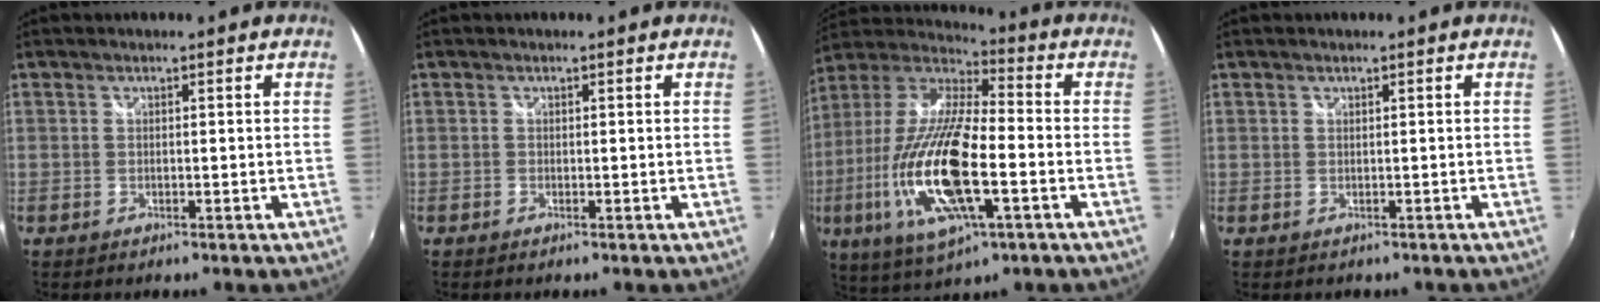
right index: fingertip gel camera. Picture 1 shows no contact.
{"total": 0.0}
{"total": 22.7, "force": [-6.3, 7.1, 20.6], "torque": [-0.417, -0.032, -0.119]}
{"total": 1.0, "force": [-0.1, 1.0, 0.0], "torque": [0.003, 0.000, 0.002]}